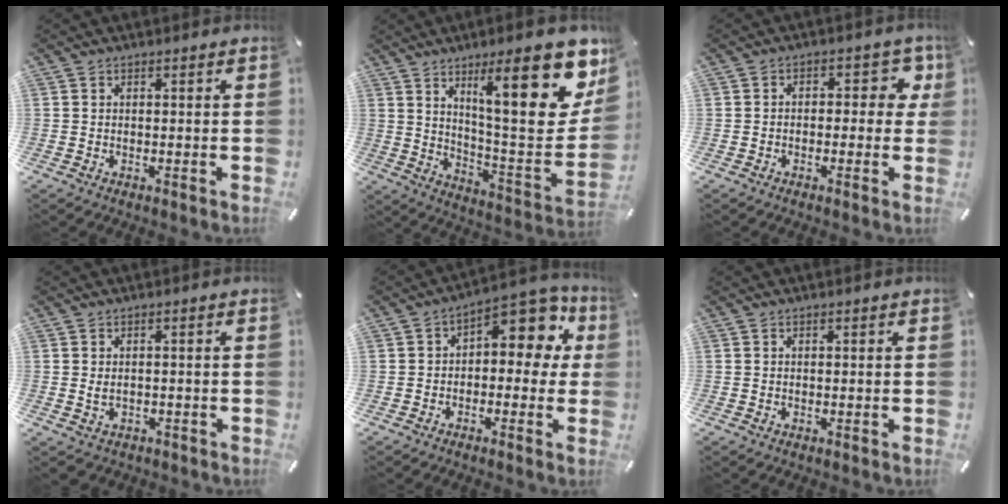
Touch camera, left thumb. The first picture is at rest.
{"total": 26.0, "force": [13.4, 7.8, 20.9], "torque": [-0.279, -0.101, 0.212]}
{"total": 5.8, "force": [0.6, 3.8, 4.4], "torque": [-0.055, 0.001, 0.004]}
{"total": 2.2, "force": [-0.5, 1.6, 1.4], "torque": [-0.029, 0.001, -0.010]}
{"total": 9.4, "force": [4.1, 5.3, 6.6], "torque": [-0.088, -0.032, 0.070]}
{"total": 0.0}